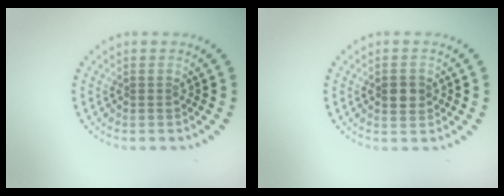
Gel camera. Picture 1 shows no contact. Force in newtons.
{"total": 1.9, "press": 1.9, "slide": 0.1}